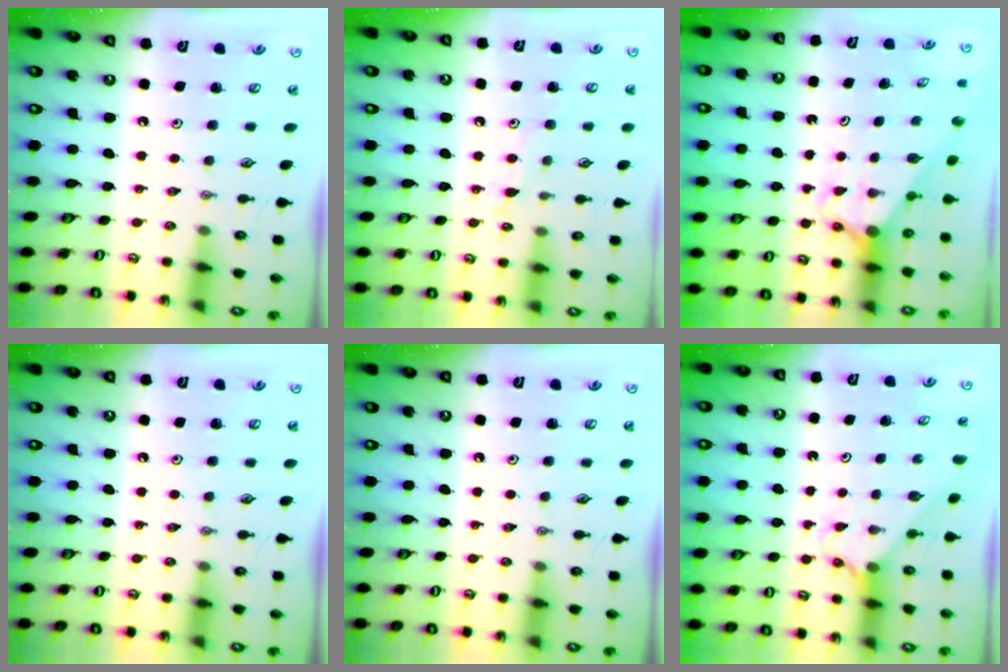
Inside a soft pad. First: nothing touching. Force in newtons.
{"total": 7.6, "press": 7.6, "slide": 0.6}
{"total": 2.9, "press": 2.9, "slide": 0.0}
{"total": 0.0}
{"total": 0.0}
{"total": 3.4, "press": 3.4, "slide": 0.3}